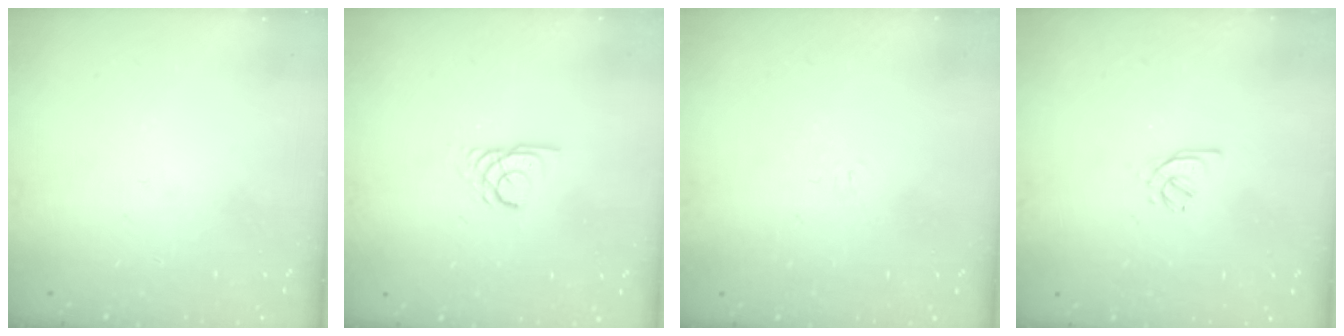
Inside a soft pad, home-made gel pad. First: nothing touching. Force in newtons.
{"total": 2.7, "press": 2.7, "slide": 0.1}
{"total": 2.6, "press": 2.5, "slide": 0.6}
{"total": 2.4, "press": 2.3, "slide": 0.6}